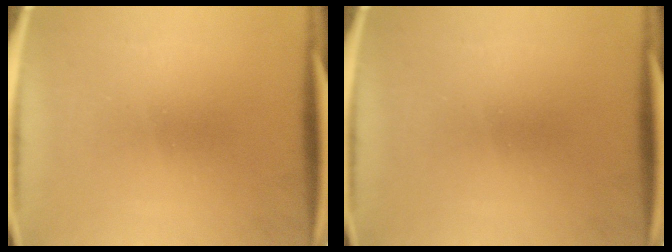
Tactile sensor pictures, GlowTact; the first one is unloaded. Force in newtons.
{"total": 0.0}